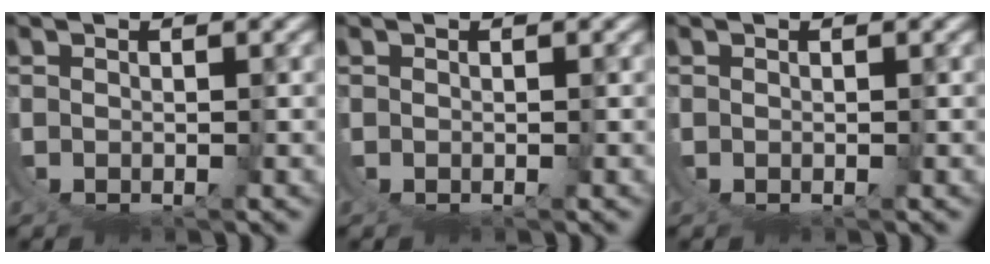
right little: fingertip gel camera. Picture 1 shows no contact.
{"total": 0.0}
{"total": 0.0}